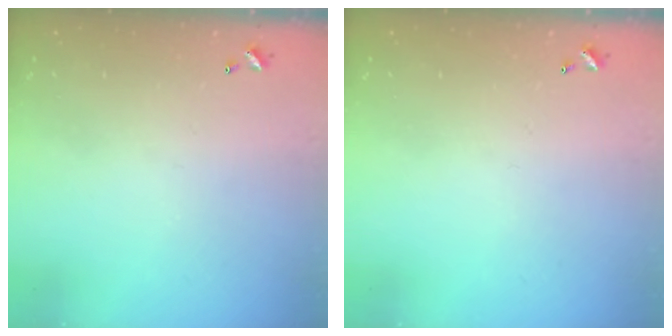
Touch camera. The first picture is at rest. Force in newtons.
{"total": 0.0}